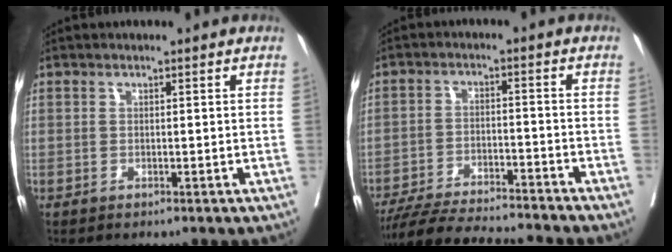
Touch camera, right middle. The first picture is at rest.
{"total": 13.9, "force": [-13.0, 0.1, 4.9], "torque": [-0.072, -0.012, -0.207]}